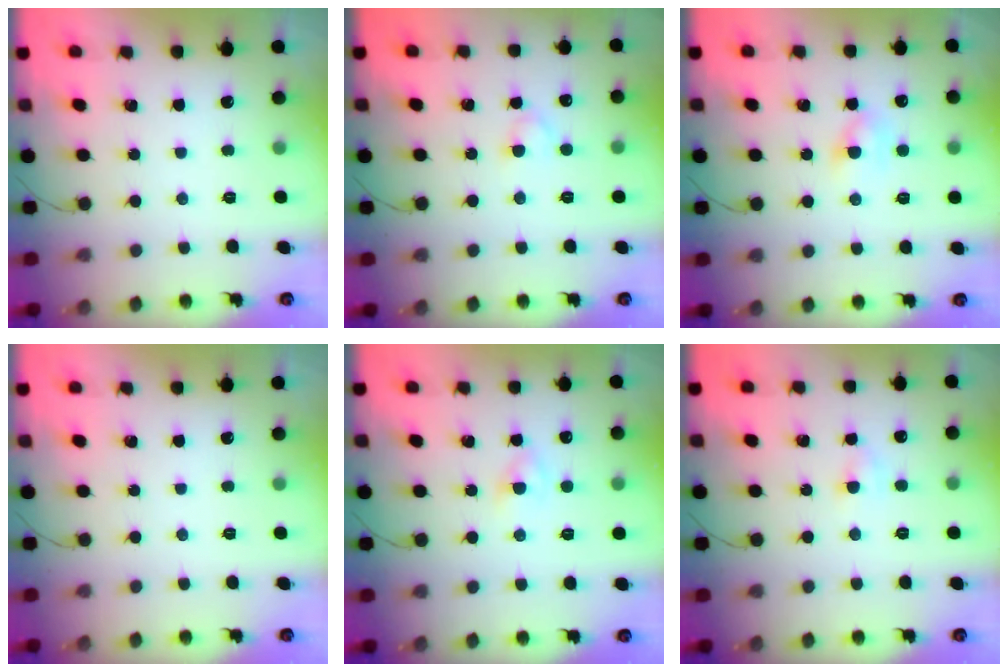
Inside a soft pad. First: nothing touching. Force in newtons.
{"total": 2.0, "press": 1.7, "slide": 0.9}
{"total": 3.4, "press": 3.2, "slide": 1.1}
{"total": 0.0}
{"total": 1.9, "press": 1.7, "slide": 0.8}
{"total": 3.0, "press": 2.8, "slide": 1.2}